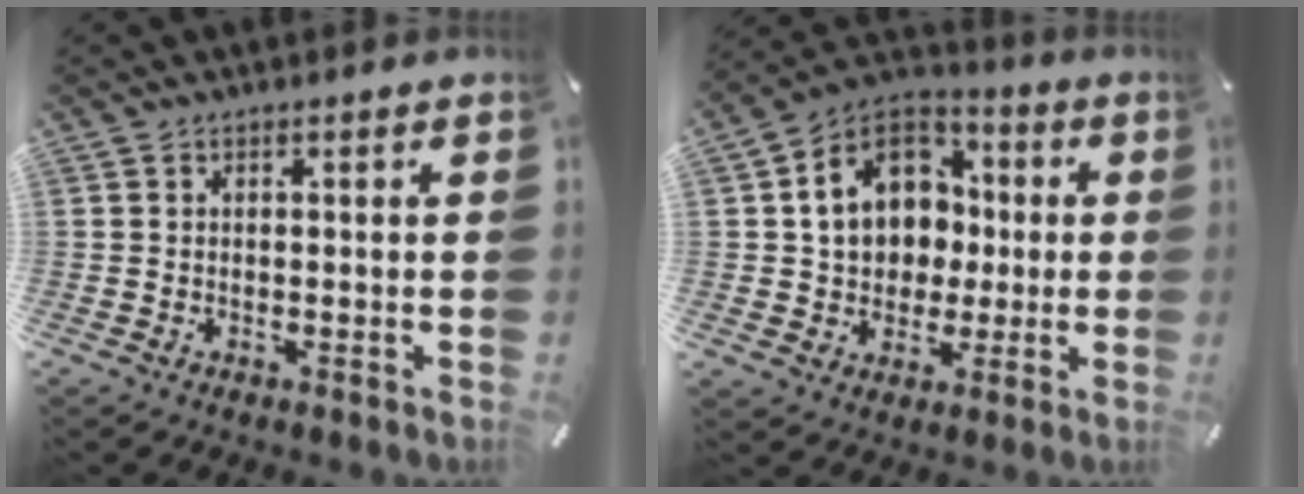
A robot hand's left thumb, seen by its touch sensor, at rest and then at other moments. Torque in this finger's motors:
{"motor_torque": [2.24, 2.77, 0.49, 0.05, 0.14]}